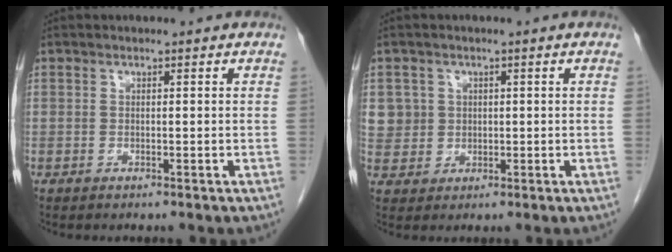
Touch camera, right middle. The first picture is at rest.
{"total": 5.0, "force": [1.5, 4.8, 0.3], "torque": [0.002, 0.008, 0.036]}